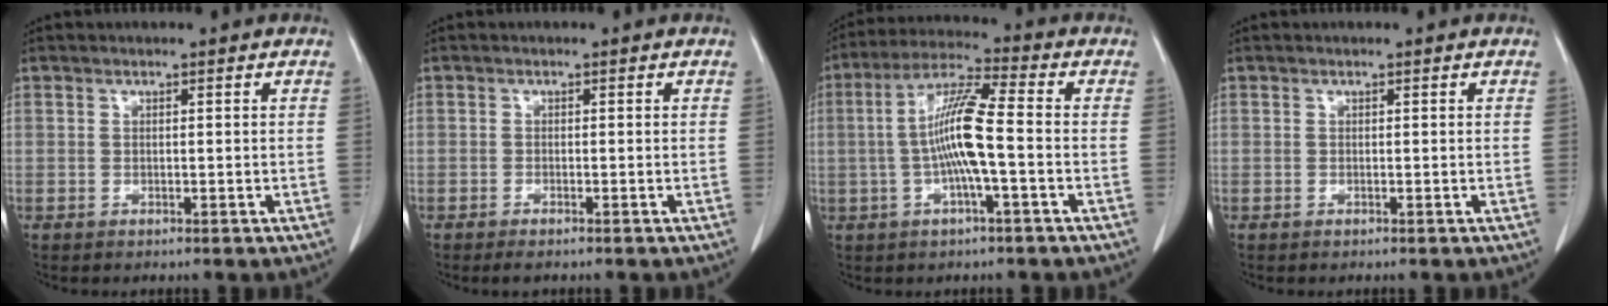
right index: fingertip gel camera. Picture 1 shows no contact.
{"total": 1.5, "force": [-1.1, 0.3, 0.9], "torque": [-0.015, -0.003, -0.012]}
{"total": 10.0, "force": [-1.1, 0.6, 9.9], "torque": [-0.195, 0.014, -0.027]}
{"total": 0.0}